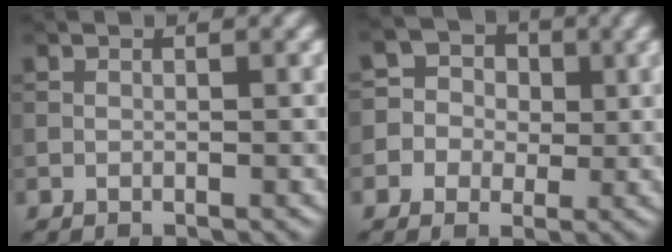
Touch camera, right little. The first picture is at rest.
{"total": 5.4, "force": [0.0, 5.2, 1.3], "torque": [-0.014, 0.034, -0.029]}